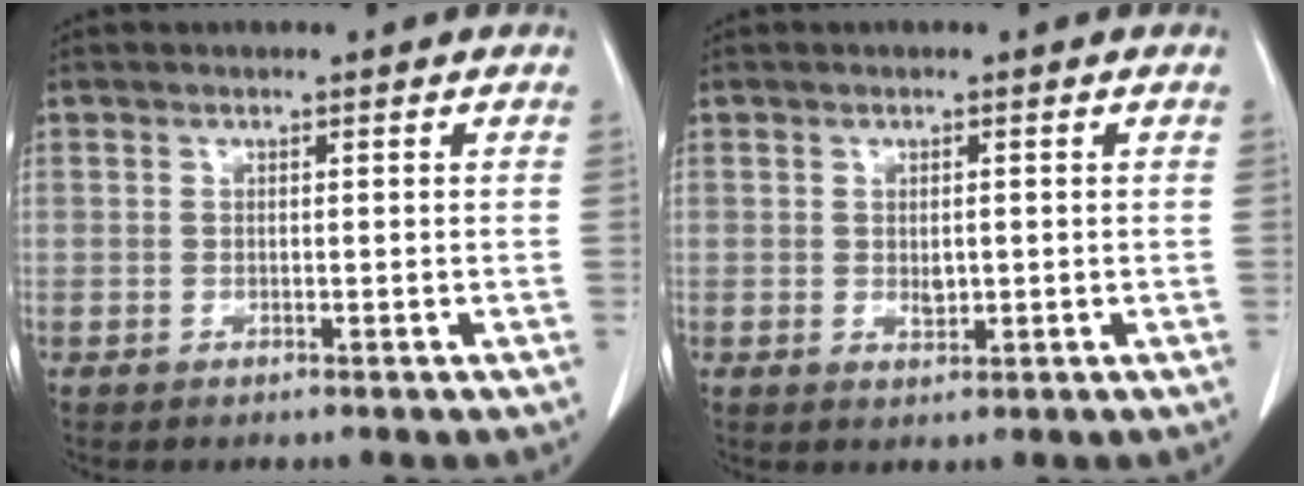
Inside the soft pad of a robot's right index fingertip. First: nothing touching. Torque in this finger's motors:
{"motor_torque": [0.17, 0.09, 0.00, 0.03]}